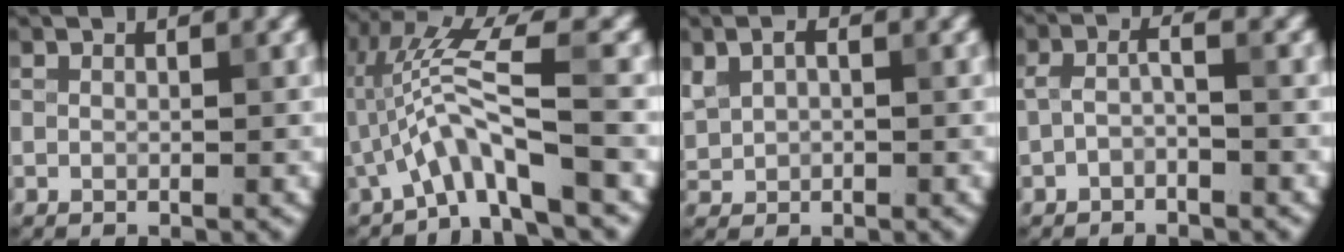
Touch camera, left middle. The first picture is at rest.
{"total": 5.8, "force": [-2.0, 0.6, 5.4], "torque": [-0.114, 0.018, -0.036]}
{"total": 2.2, "force": [0.5, 1.6, 1.4], "torque": [-0.033, 0.004, 0.010]}
{"total": 1.8, "force": [-0.8, 0.4, 1.6], "torque": [-0.033, 0.008, -0.022]}